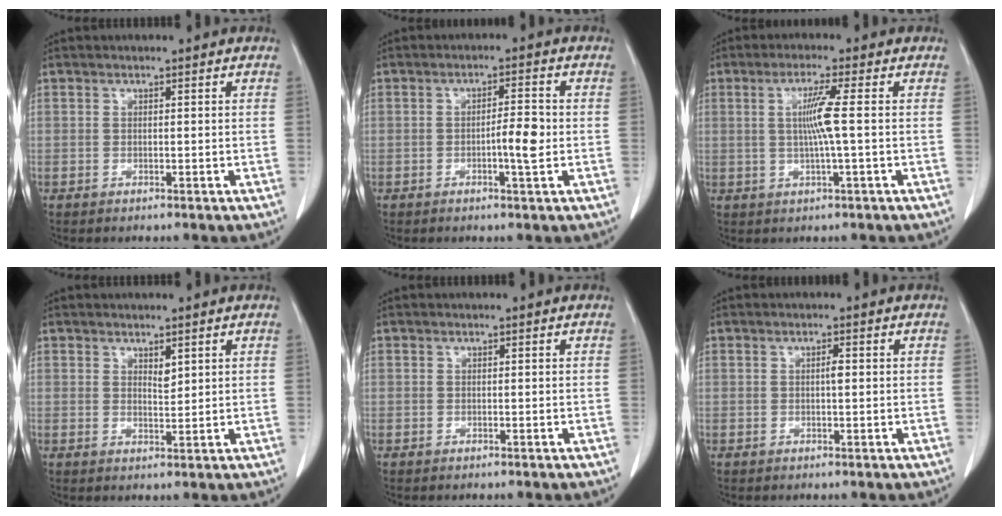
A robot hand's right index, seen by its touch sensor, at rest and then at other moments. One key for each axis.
{"total": 4.2, "fx": -0.8, "fy": 0.4, "fz": 4.1, "tx": -0.064, "ty": 0.000, "tz": -0.012}
{"total": 5.1, "fx": 0.4, "fy": -0.9, "fz": 5.0, "tx": -0.096, "ty": -0.002, "tz": 0.009}
{"total": 1.7, "fx": 1.0, "fy": 0.6, "fz": 1.2, "tx": -0.022, "ty": -0.006, "tz": 0.021}
{"total": 0.0}
{"total": 1.0, "fx": 0.1, "fy": 0.2, "fz": 1.0, "tx": -0.017, "ty": 0.002, "tz": 0.001}